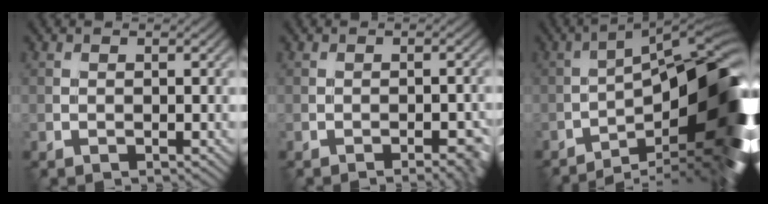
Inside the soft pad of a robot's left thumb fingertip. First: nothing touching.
{"total": 2.9, "force": [-1.6, 0.7, 2.4], "torque": [-0.029, 0.001, -0.016]}
{"total": 15.3, "force": [-6.6, 4.5, 13.0], "torque": [-0.164, 0.002, -0.111]}